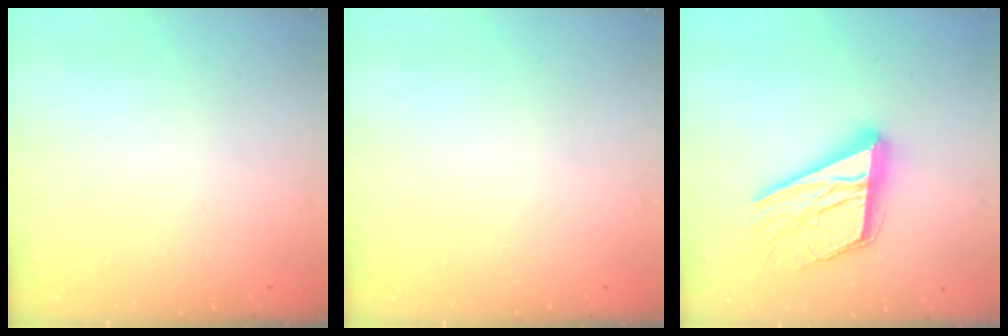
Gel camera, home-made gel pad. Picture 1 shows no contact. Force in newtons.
{"total": 0.0}
{"total": 21.7, "press": 21.7, "slide": 1.5}